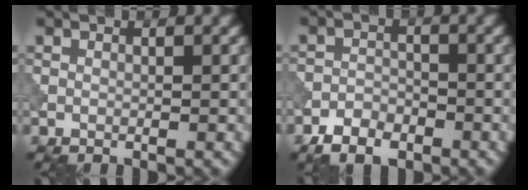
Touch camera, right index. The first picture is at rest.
{"total": 3.8, "force": [-2.7, 2.0, 1.8], "torque": [-0.028, -0.002, -0.056]}